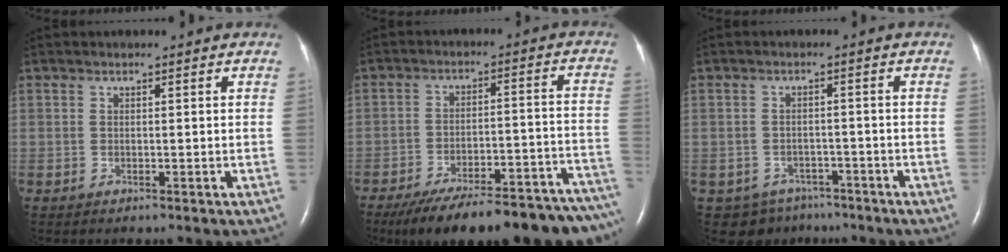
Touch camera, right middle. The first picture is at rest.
{"total": 27.0, "force": [-22.8, 5.2, 13.6], "torque": [-0.139, -0.004, -0.302]}
{"total": 5.6, "force": [-4.0, 3.9, 0.4], "torque": [0.003, 0.012, -0.053]}